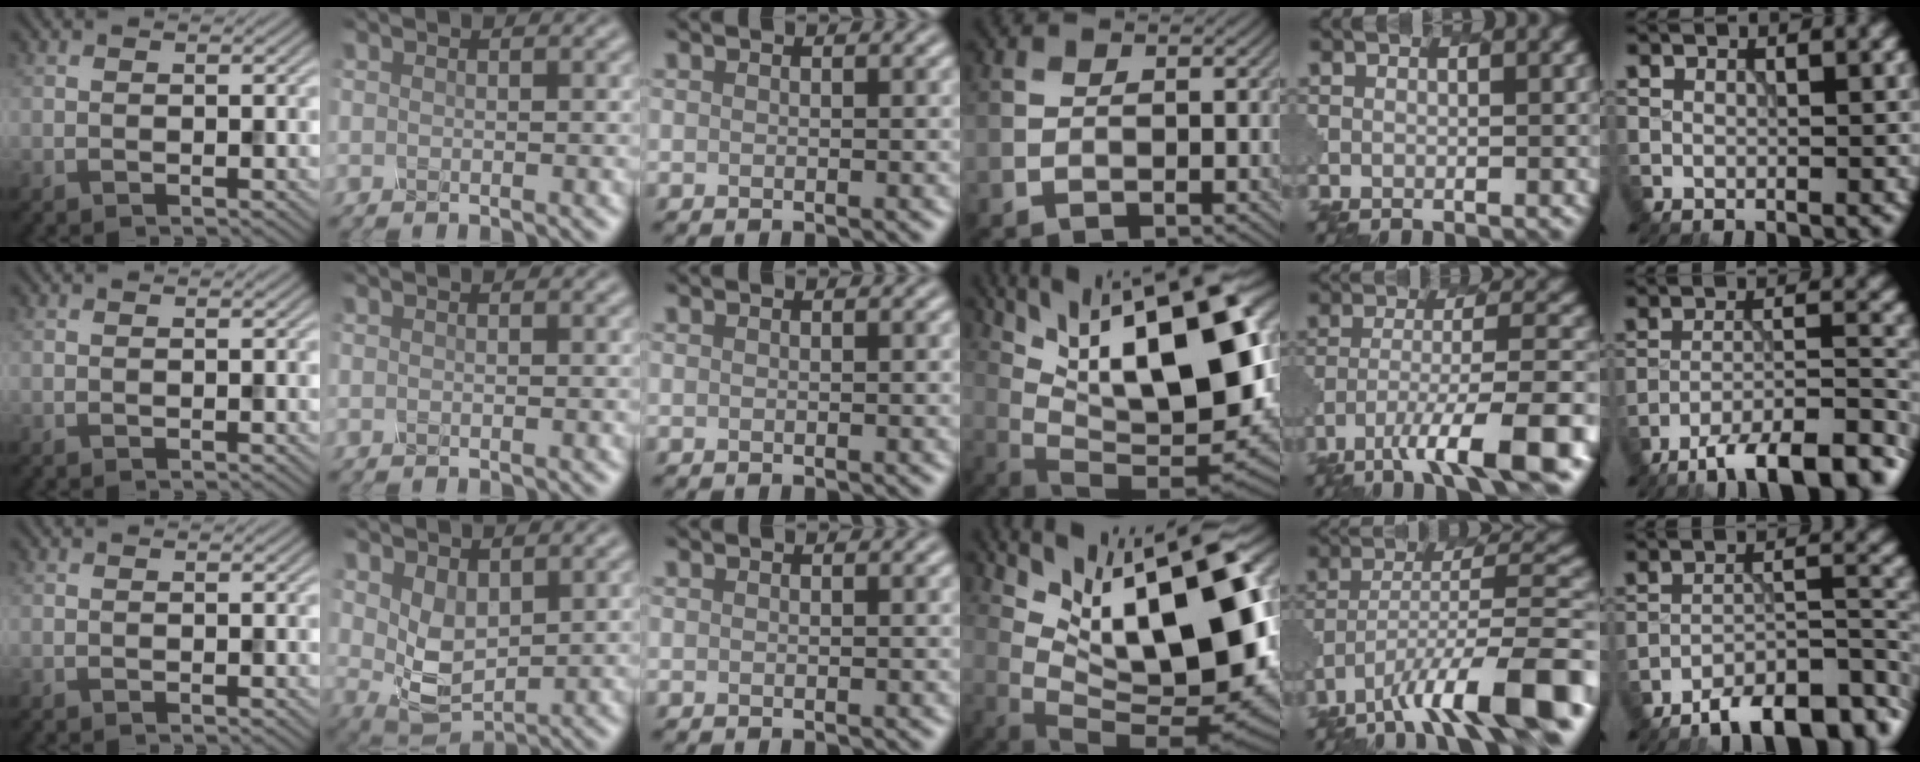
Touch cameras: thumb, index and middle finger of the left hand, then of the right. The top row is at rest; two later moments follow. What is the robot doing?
{"motion": "twist", "object": "rubiks cube"}